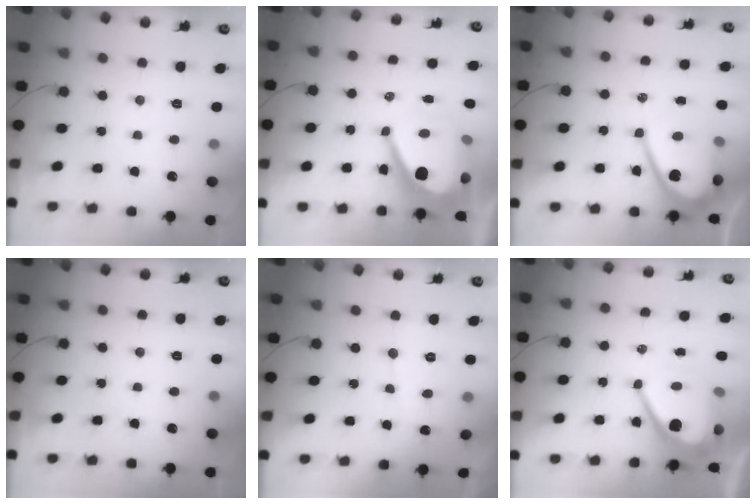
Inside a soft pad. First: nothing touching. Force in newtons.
{"total": 16.5, "press": 16.4, "slide": 1.5}
{"total": 12.2, "press": 12.1, "slide": 1.1}
{"total": 0.0}
{"total": 5.4, "press": 5.4, "slide": 0.4}
{"total": 12.9, "press": 12.8, "slide": 1.0}